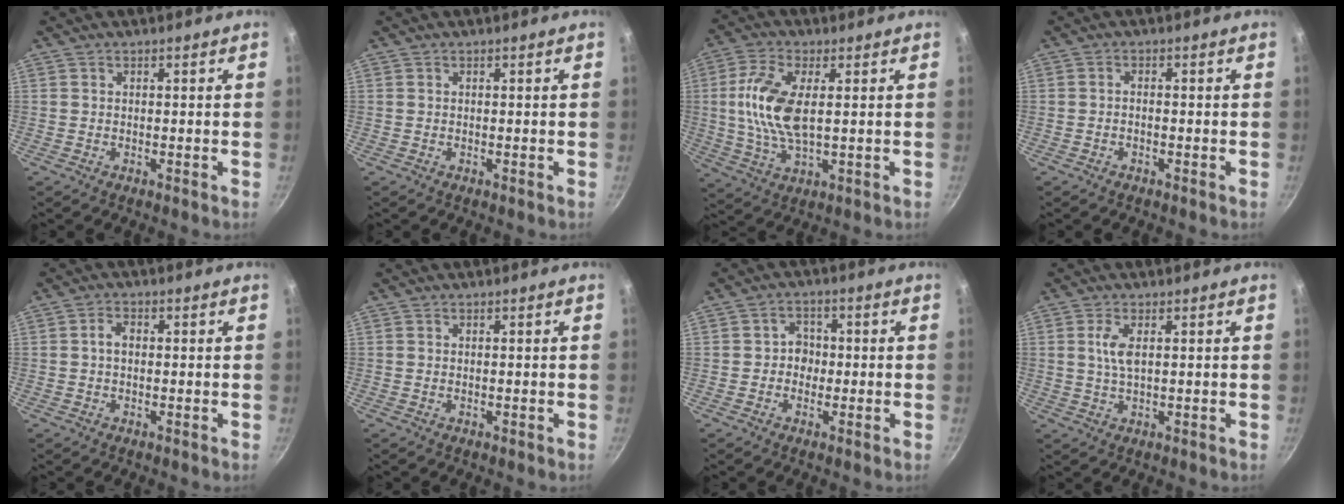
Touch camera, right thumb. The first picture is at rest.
{"total": 0.0}
{"total": 11.6, "force": [1.5, 5.1, 10.3], "torque": [-0.214, 0.001, 0.028]}
{"total": 1.1, "force": [-0.6, 0.5, 0.8], "torque": [-0.018, 0.009, -0.014]}
{"total": 2.5, "force": [0.0, 1.7, 1.9], "torque": [-0.028, 0.009, -0.002]}
{"total": 0.0}
{"total": 4.0, "force": [-0.5, 3.5, 1.8], "torque": [0.002, 0.007, -0.013]}
{"total": 3.8, "force": [0.9, 1.4, 3.4], "torque": [-0.072, 0.000, 0.019]}